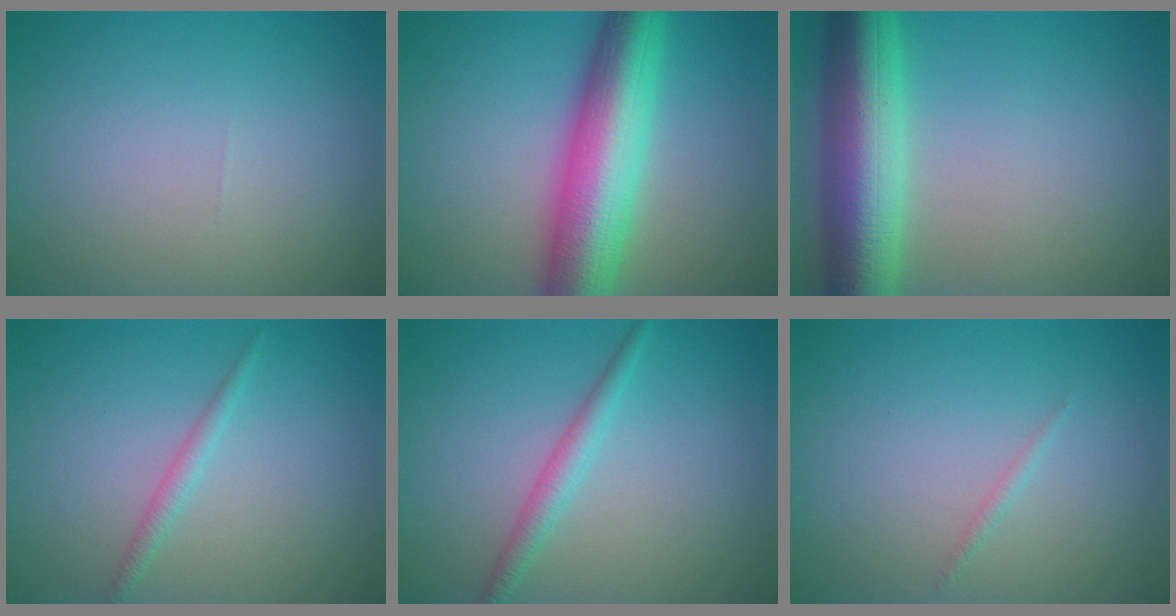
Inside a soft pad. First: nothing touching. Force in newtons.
{"total": 10.3, "press": 10.3, "slide": 0.3}
{"total": 9.5, "press": 9.5, "slide": 0.1}
{"total": 1.3, "press": 1.3, "slide": 0.0}
{"total": 2.1, "press": 2.1, "slide": 0.0}
{"total": 0.6, "press": 0.6, "slide": 0.0}